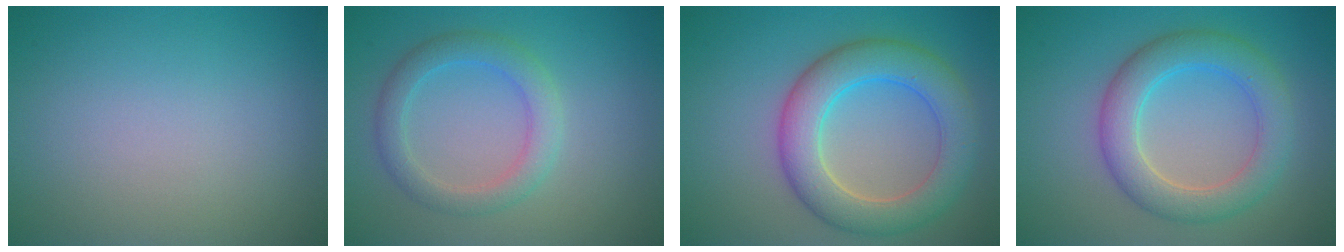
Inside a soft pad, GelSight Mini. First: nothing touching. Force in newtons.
{"total": 3.2, "press": 3.2, "slide": 0.4}
{"total": 6.7, "press": 6.7, "slide": 0.0}
{"total": 5.2, "press": 5.2, "slide": 0.0}